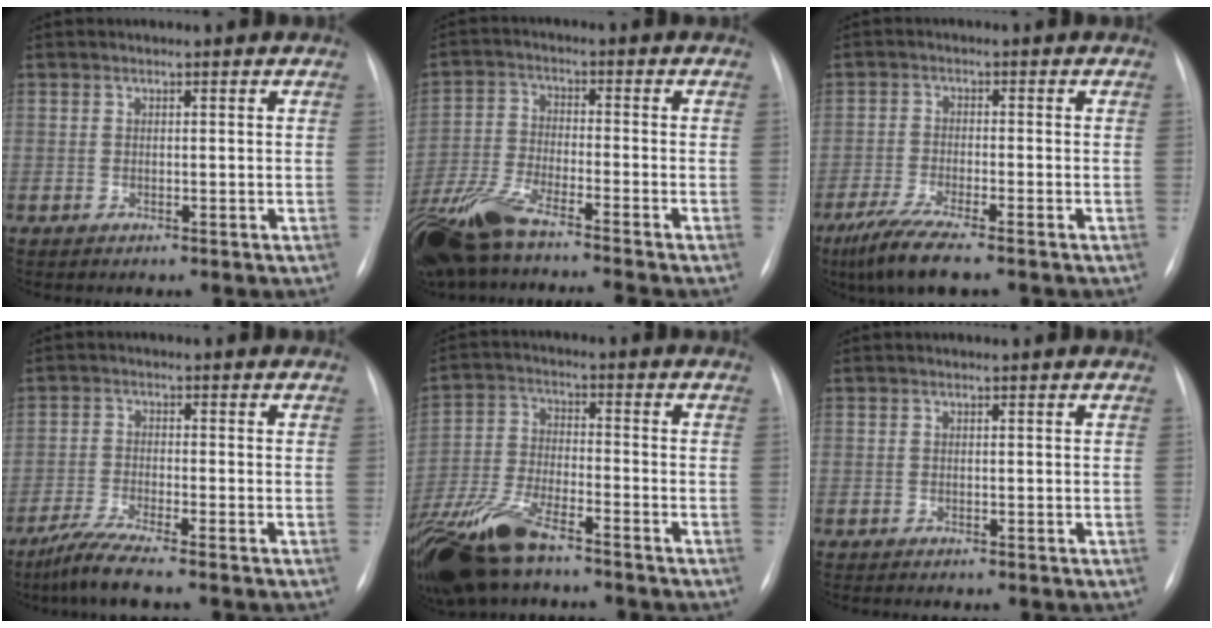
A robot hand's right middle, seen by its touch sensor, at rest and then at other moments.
{"total": 14.9, "force": [-12.1, 0.8, 8.6], "torque": [-0.184, -0.031, -0.220]}
{"total": 7.8, "force": [-5.8, 0.3, 5.3], "torque": [-0.099, -0.023, -0.099]}
{"total": 5.3, "force": [-4.3, -0.6, 3.1], "torque": [-0.070, -0.022, -0.086]}
{"total": 14.9, "force": [-11.1, 4.1, 9.0], "torque": [-0.204, -0.026, -0.210]}
{"total": 0.0}